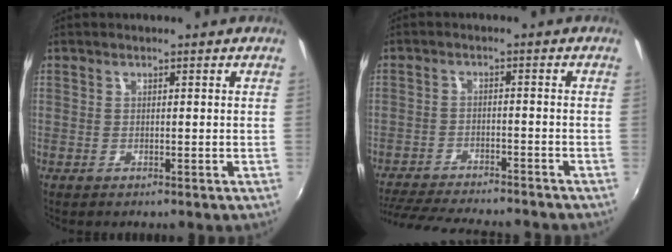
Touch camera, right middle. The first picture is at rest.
{"total": 16.2, "force": [-14.3, 2.8, 6.9], "torque": [-0.146, -0.024, -0.216]}